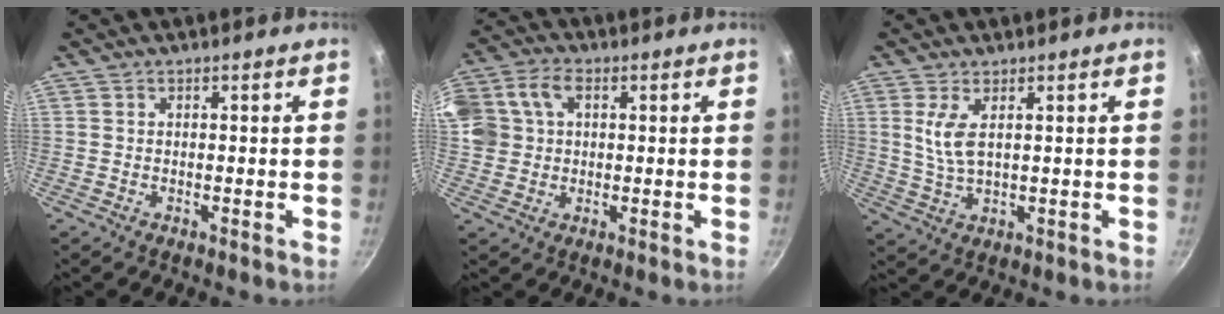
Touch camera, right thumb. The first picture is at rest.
{"total": 13.6, "force": [3.1, 10.6, 8.0], "torque": [-0.187, 0.032, 0.049]}
{"total": 5.4, "force": [1.6, 2.1, 4.6], "torque": [-0.096, -0.012, 0.038]}